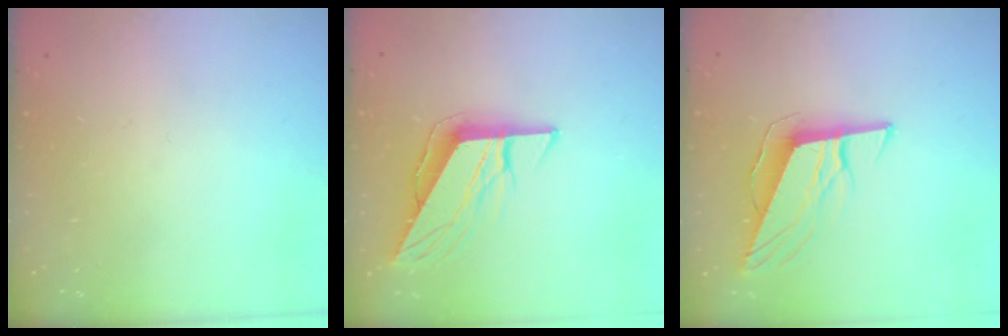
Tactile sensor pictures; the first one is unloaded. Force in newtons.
{"total": 9.4, "press": 9.4, "slide": 1.0}
{"total": 10.7, "press": 10.2, "slide": 3.3}